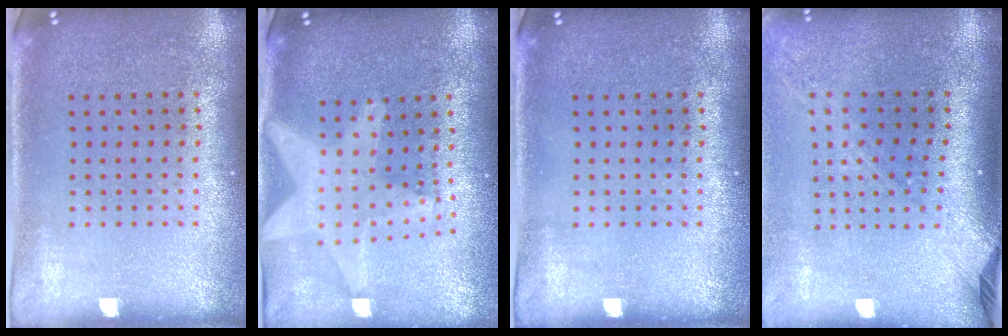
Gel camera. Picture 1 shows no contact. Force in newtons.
{"total": 1.9, "press": 1.6, "slide": 1.0}
{"total": 0.0}
{"total": 2.2, "press": 1.6, "slide": 1.5}